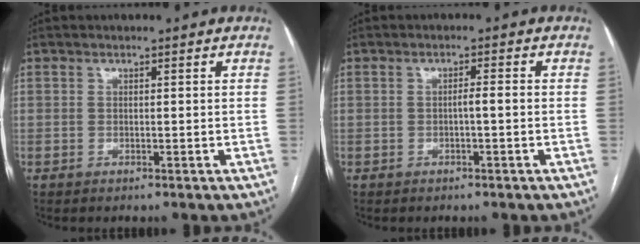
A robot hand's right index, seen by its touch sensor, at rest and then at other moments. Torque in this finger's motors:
{"motor_torque": [0.39, -0.14, 0.19, 0.05]}